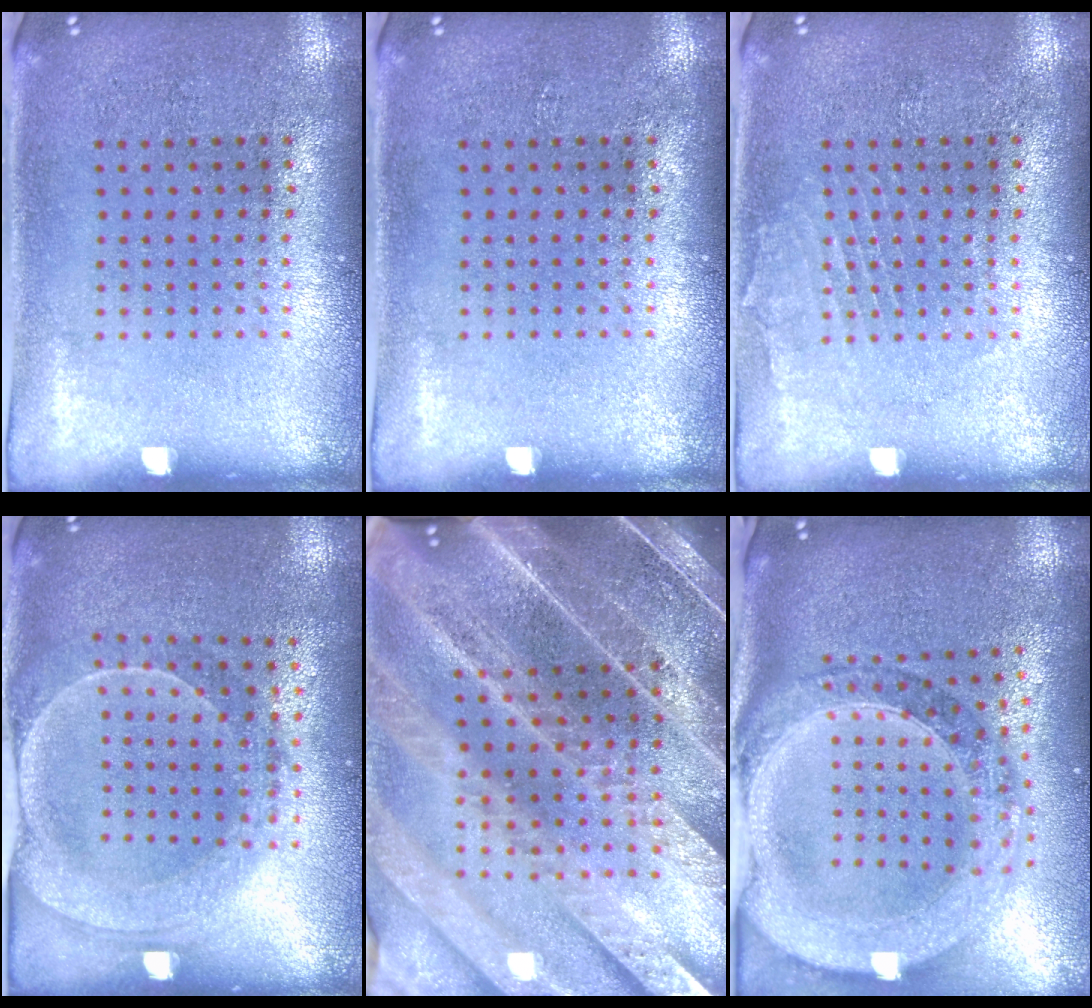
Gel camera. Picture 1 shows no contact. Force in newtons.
{"total": 0.0}
{"total": 1.2, "press": 1.1, "slide": 0.1}
{"total": 1.9, "press": 1.8, "slide": 0.6}
{"total": 5.5, "press": 4.7, "slide": 2.9}
{"total": 2.3, "press": 2.1, "slide": 1.0}